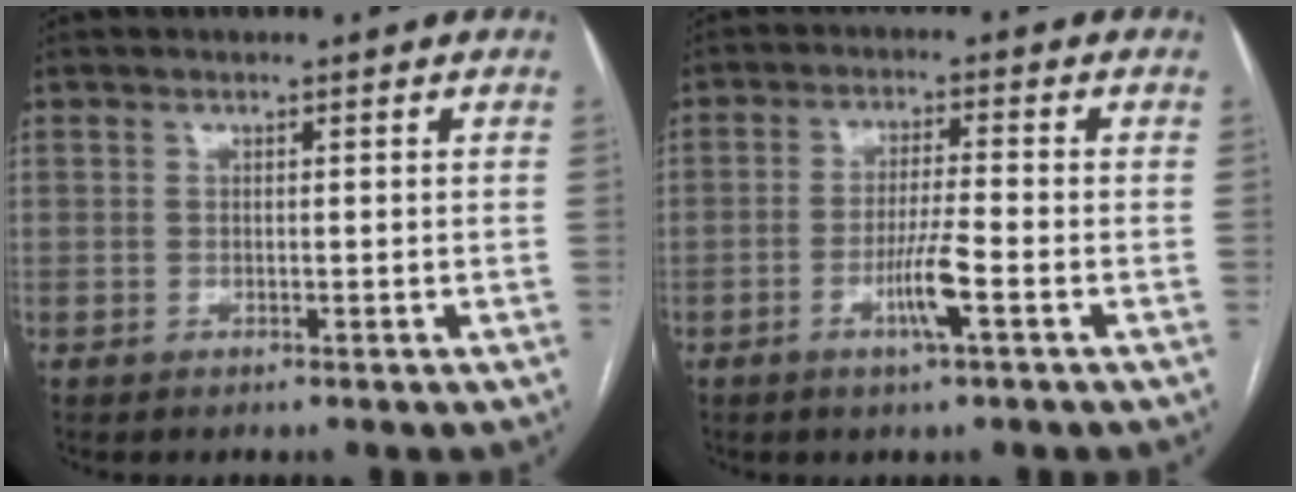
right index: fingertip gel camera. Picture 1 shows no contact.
{"total": 5.6, "force": [-2.5, -0.2, 5.0], "torque": [-0.094, -0.007, -0.047]}